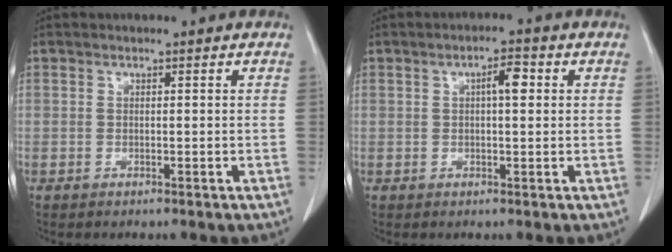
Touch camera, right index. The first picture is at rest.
{"total": 3.3, "force": [0.8, 0.8, 3.1], "torque": [-0.051, 0.007, 0.011]}